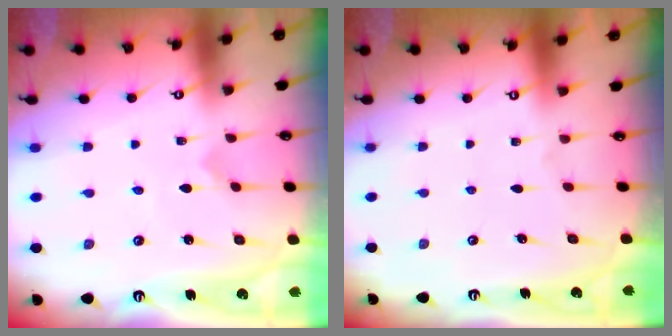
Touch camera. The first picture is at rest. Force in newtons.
{"total": 0.0}